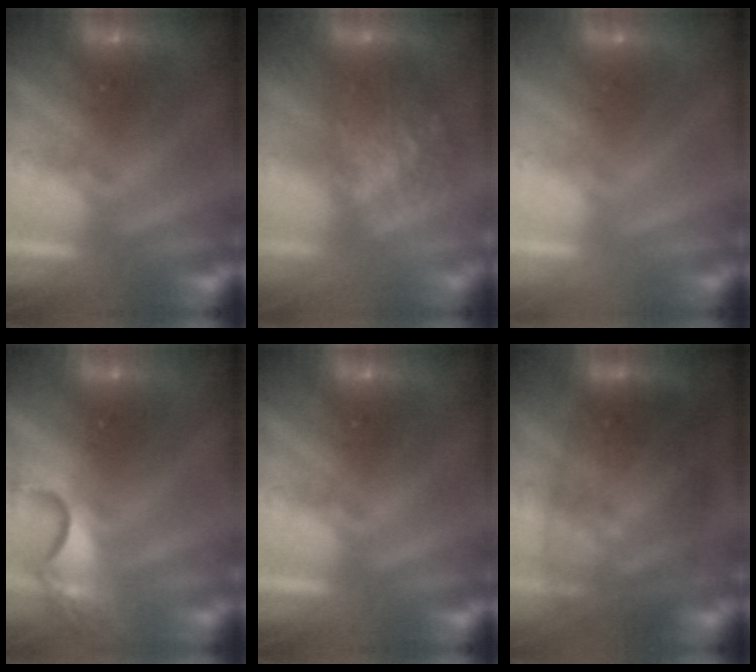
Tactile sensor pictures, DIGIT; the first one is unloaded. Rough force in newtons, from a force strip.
{"total": 7.6}
{"total": 2.9}
{"total": 4.6}
{"total": 0.0}
{"total": 8.5}